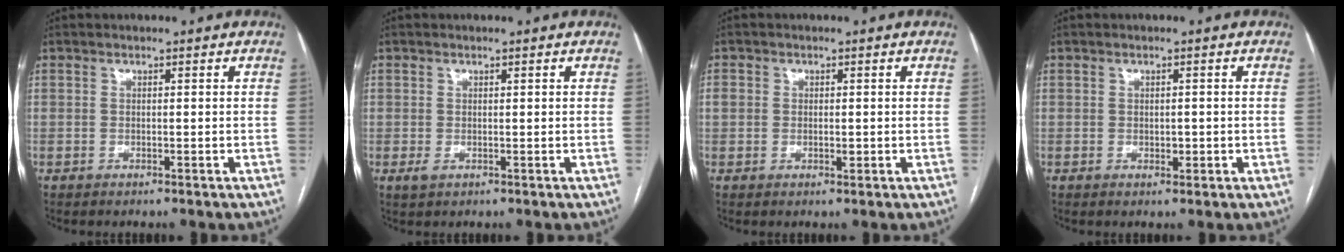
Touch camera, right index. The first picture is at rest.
{"total": 1.3, "force": [-0.1, 1.1, 0.7], "torque": [-0.010, 0.001, 0.003]}
{"total": 2.6, "force": [-0.1, 1.9, 1.8], "torque": [-0.028, 0.005, 0.001]}
{"total": 1.6, "force": [-0.2, 1.0, 1.2], "torque": [-0.016, 0.000, 0.001]}